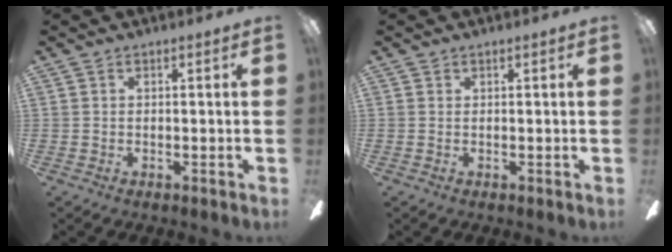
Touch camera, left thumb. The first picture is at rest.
{"total": 0.0}